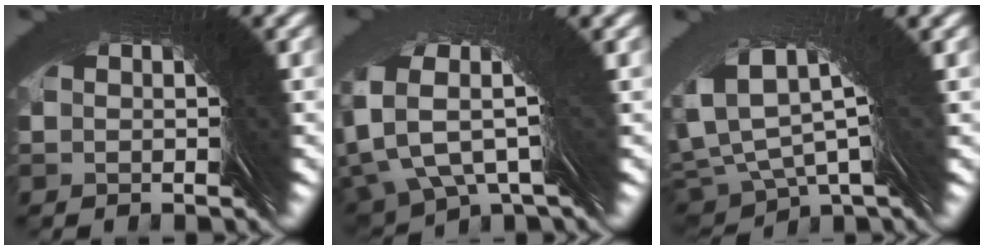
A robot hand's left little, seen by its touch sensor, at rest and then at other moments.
{"total": 3.9, "force": [3.9, -0.2, 0.2], "torque": [-0.028, 0.033, 0.048]}
{"total": 1.7, "force": [1.4, 0.0, 0.8], "torque": [-0.042, 0.012, 0.026]}